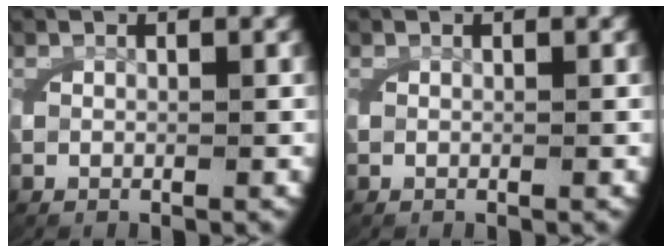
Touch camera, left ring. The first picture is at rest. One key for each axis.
{"total": 0.0}